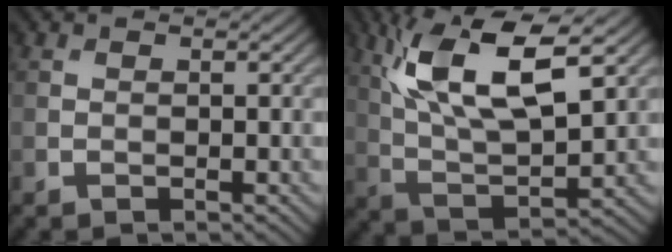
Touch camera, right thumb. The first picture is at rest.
{"total": 13.9, "force": [6.0, 5.0, 11.5], "torque": [-0.245, 0.010, 0.117]}